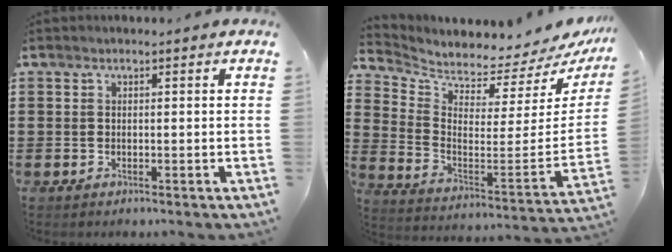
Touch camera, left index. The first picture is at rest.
{"total": 2.7, "force": [2.6, 0.4, 0.4], "torque": [-0.033, -0.053, 0.039]}